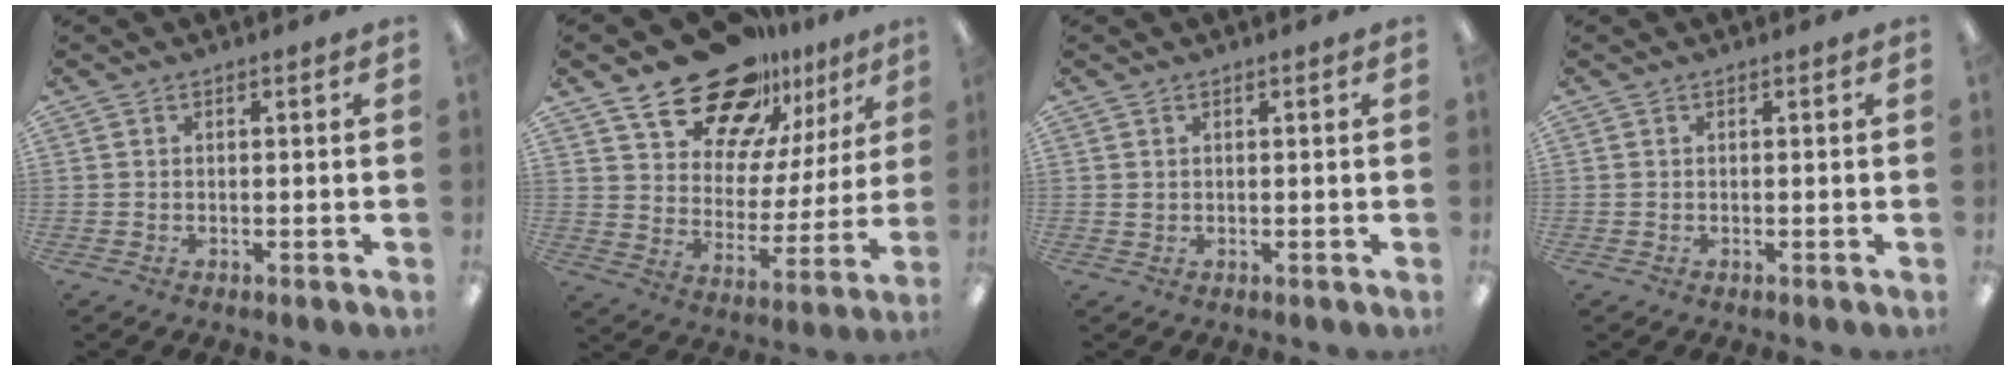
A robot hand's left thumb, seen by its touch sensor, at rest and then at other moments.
{"total": 19.7, "force": [15.6, 9.8, 7.0], "torque": [-0.120, -0.113, 0.279]}
{"total": 0.9, "force": [0.6, 0.7, 0.1], "torque": [-0.003, 0.002, 0.012]}
{"total": 0.0}